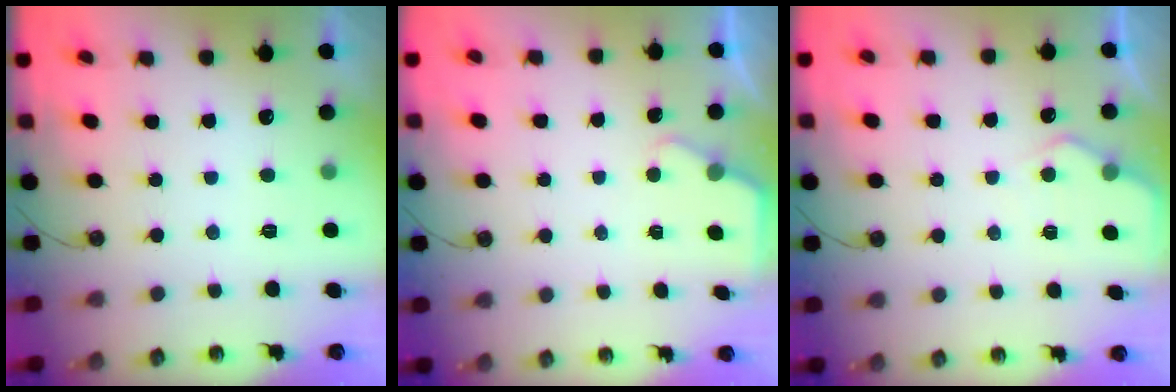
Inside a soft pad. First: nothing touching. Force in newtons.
{"total": 2.1, "press": 2.0, "slide": 0.4}
{"total": 5.1, "press": 5.0, "slide": 0.4}